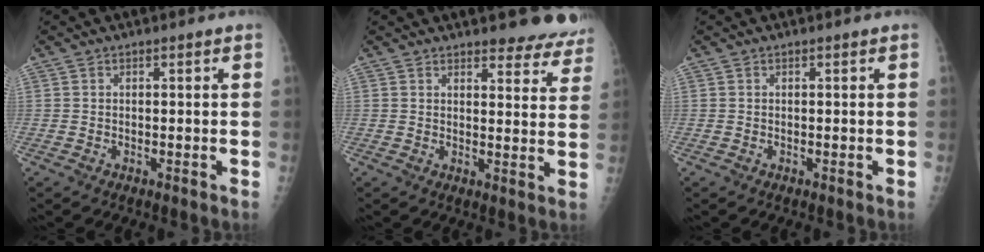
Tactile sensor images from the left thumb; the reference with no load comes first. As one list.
[{"total": 10.8, "force": [9.6, 3.4, 3.4], "torque": [0.008, -0.052, 0.094]}, {"total": 0.0}]